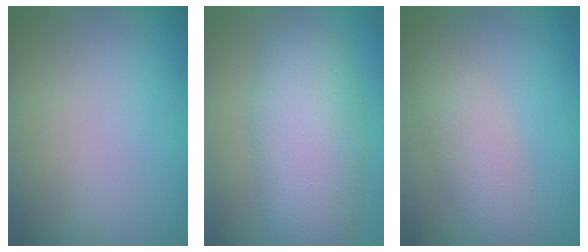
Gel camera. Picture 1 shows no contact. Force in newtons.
{"total": 7.2, "press": 7.2, "slide": 0.2}
{"total": 2.8, "press": 2.8, "slide": 0.1}